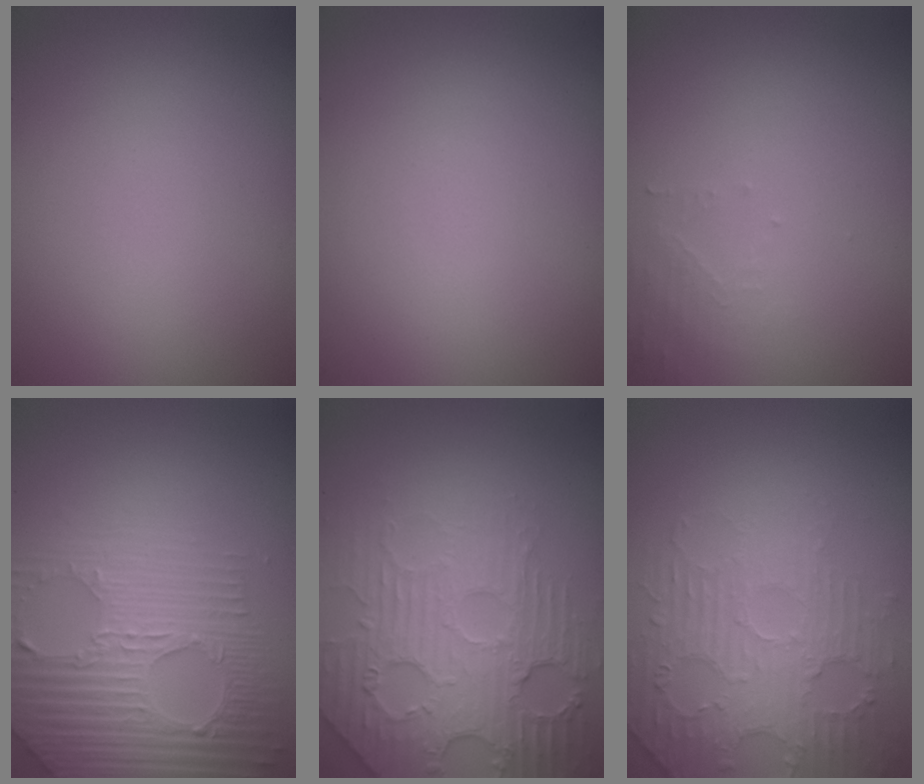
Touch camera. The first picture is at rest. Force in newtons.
{"total": 0.0}
{"total": 1.4, "press": 1.3, "slide": 0.3}
{"total": 7.3, "press": 5.4, "slide": 4.9}
{"total": 7.1, "press": 5.4, "slide": 4.7}
{"total": 4.9, "press": 3.7, "slide": 3.2}